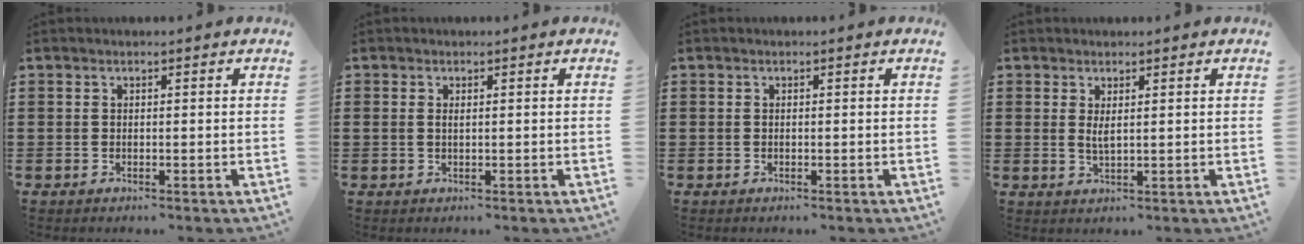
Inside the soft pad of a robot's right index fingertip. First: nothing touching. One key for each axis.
{"total": 0.5, "fx": 0.3, "fy": 0.2, "fz": 0.4, "tx": -0.009, "ty": 0.001, "tz": 0.007}
{"total": 0.0}
{"total": 1.8, "fx": 0.8, "fy": 0.3, "fz": 1.6, "tx": -0.033, "ty": 0.001, "tz": 0.015}